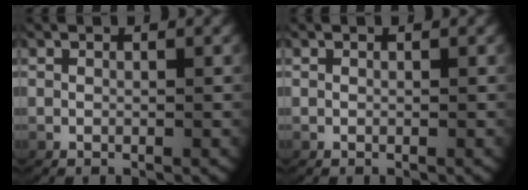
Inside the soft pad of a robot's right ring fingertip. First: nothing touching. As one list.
[{"total": 0.0}]